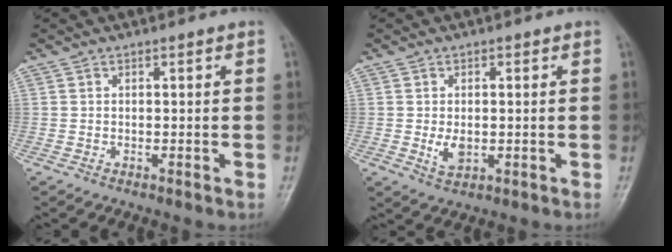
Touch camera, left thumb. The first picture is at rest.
{"total": 3.6, "force": [-0.3, 2.4, 2.7], "torque": [-0.039, -0.006, 0.000]}